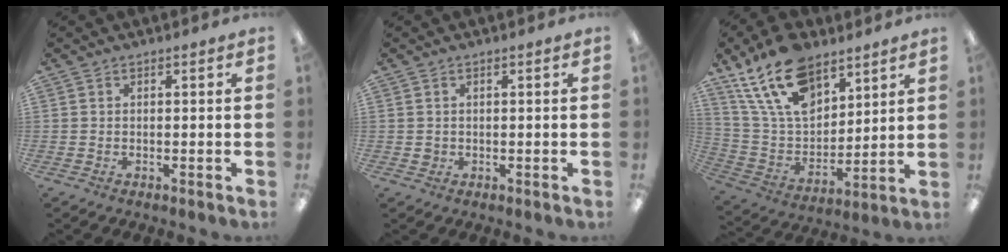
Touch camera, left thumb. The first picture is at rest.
{"total": 1.9, "force": [0.3, 1.8, 0.6], "torque": [-0.005, 0.000, 0.001]}
{"total": 19.4, "force": [12.4, 10.6, 10.4], "torque": [-0.210, -0.050, 0.227]}